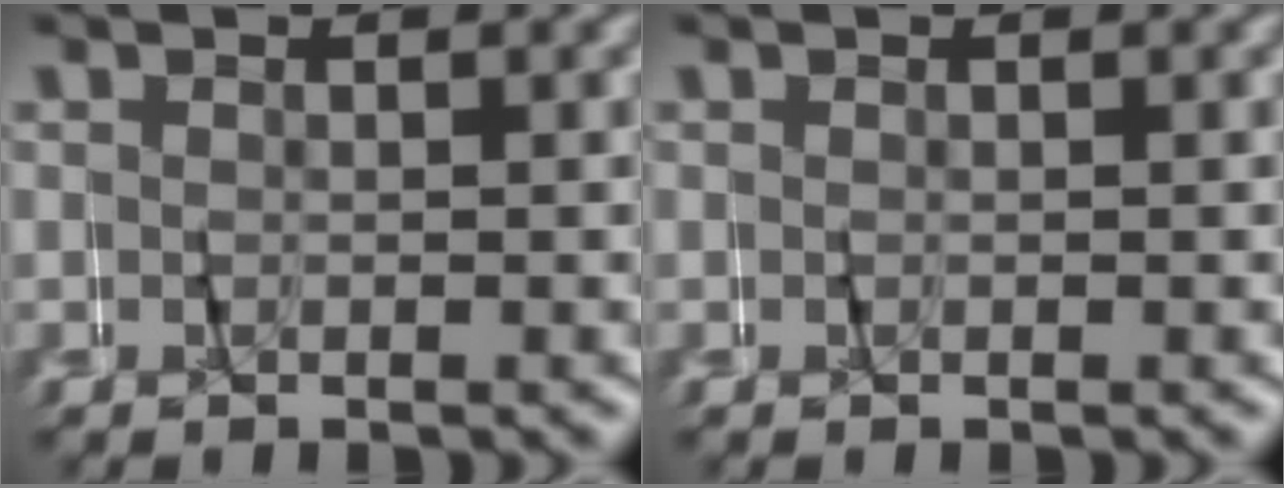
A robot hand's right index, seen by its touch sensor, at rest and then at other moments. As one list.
[{"total": 0.0}]